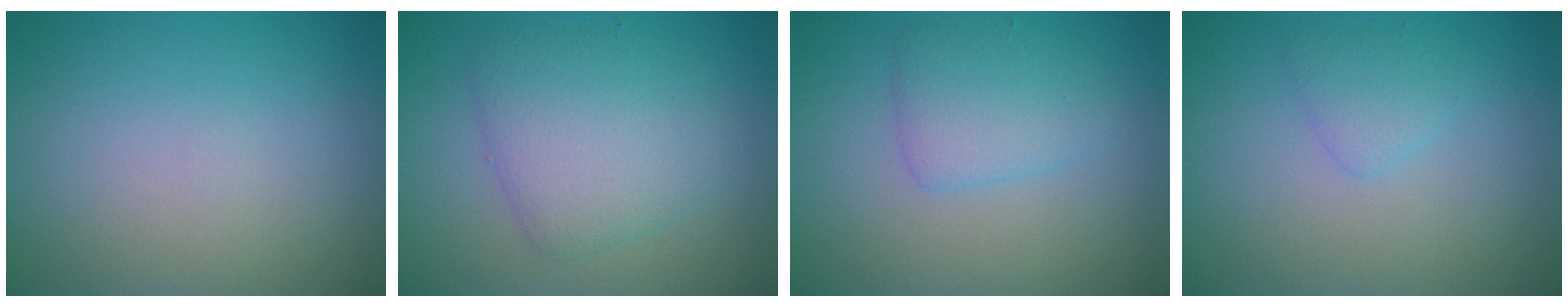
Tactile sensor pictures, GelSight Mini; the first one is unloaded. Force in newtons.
{"total": 4.8, "press": 4.8, "slide": 0.3}
{"total": 2.8, "press": 2.8, "slide": 0.1}
{"total": 1.4, "press": 1.4, "slide": 0.0}